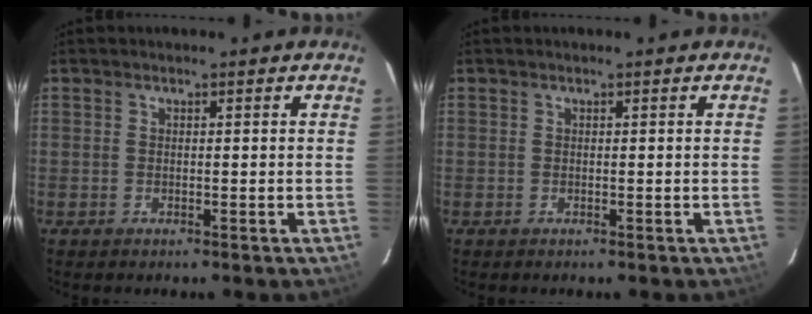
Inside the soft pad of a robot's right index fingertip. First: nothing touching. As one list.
[{"total": 0.0}]